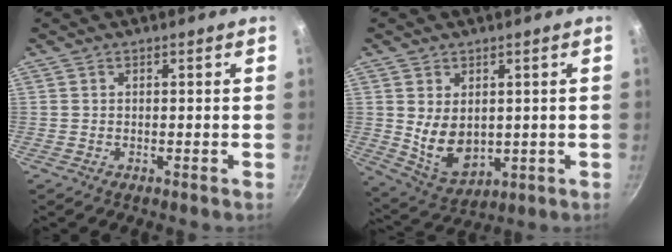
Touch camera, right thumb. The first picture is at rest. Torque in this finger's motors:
{"motor_torque": [-0.52, 1.04, 1.11, 0.05, 0.06]}